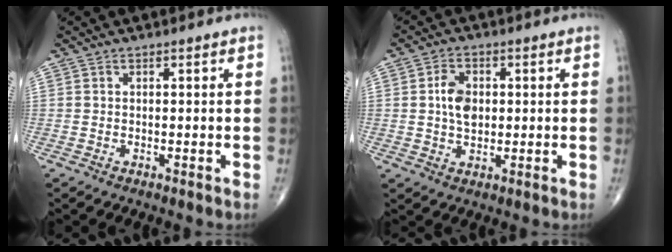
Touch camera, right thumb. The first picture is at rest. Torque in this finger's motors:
{"motor_torque": [0.92, 0.73, 0.61, 0.21, 0.04]}